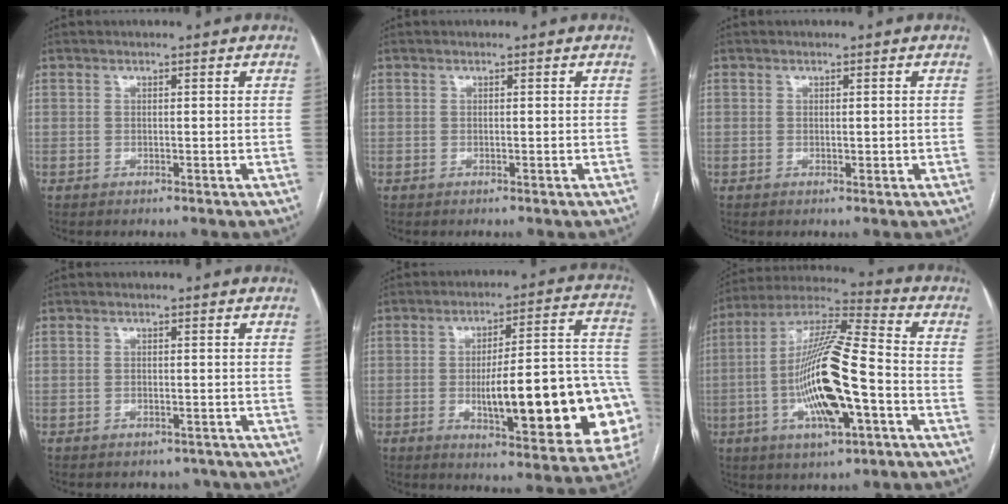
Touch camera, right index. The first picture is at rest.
{"total": 0.0}
{"total": 0.8, "force": [-0.1, 0.5, 0.7], "torque": [-0.010, -0.001, 0.002]}
{"total": 2.6, "force": [-2.2, 1.3, 0.2], "torque": [0.002, 0.006, -0.027]}
{"total": 24.1, "force": [-5.1, 4.7, 23.1], "torque": [-0.239, 0.021, -0.057]}
{"total": 18.3, "force": [-4.3, 3.0, 17.5], "torque": [-0.344, -0.001, -0.074]}